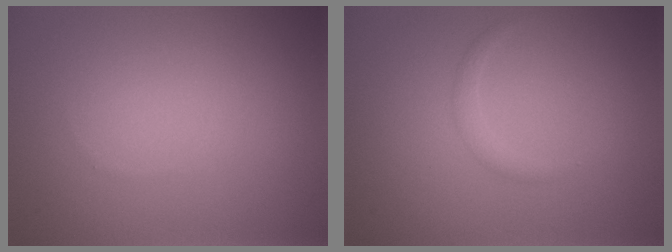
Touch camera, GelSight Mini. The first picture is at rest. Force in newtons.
{"total": 1.0, "press": 1.0, "slide": 0.1}